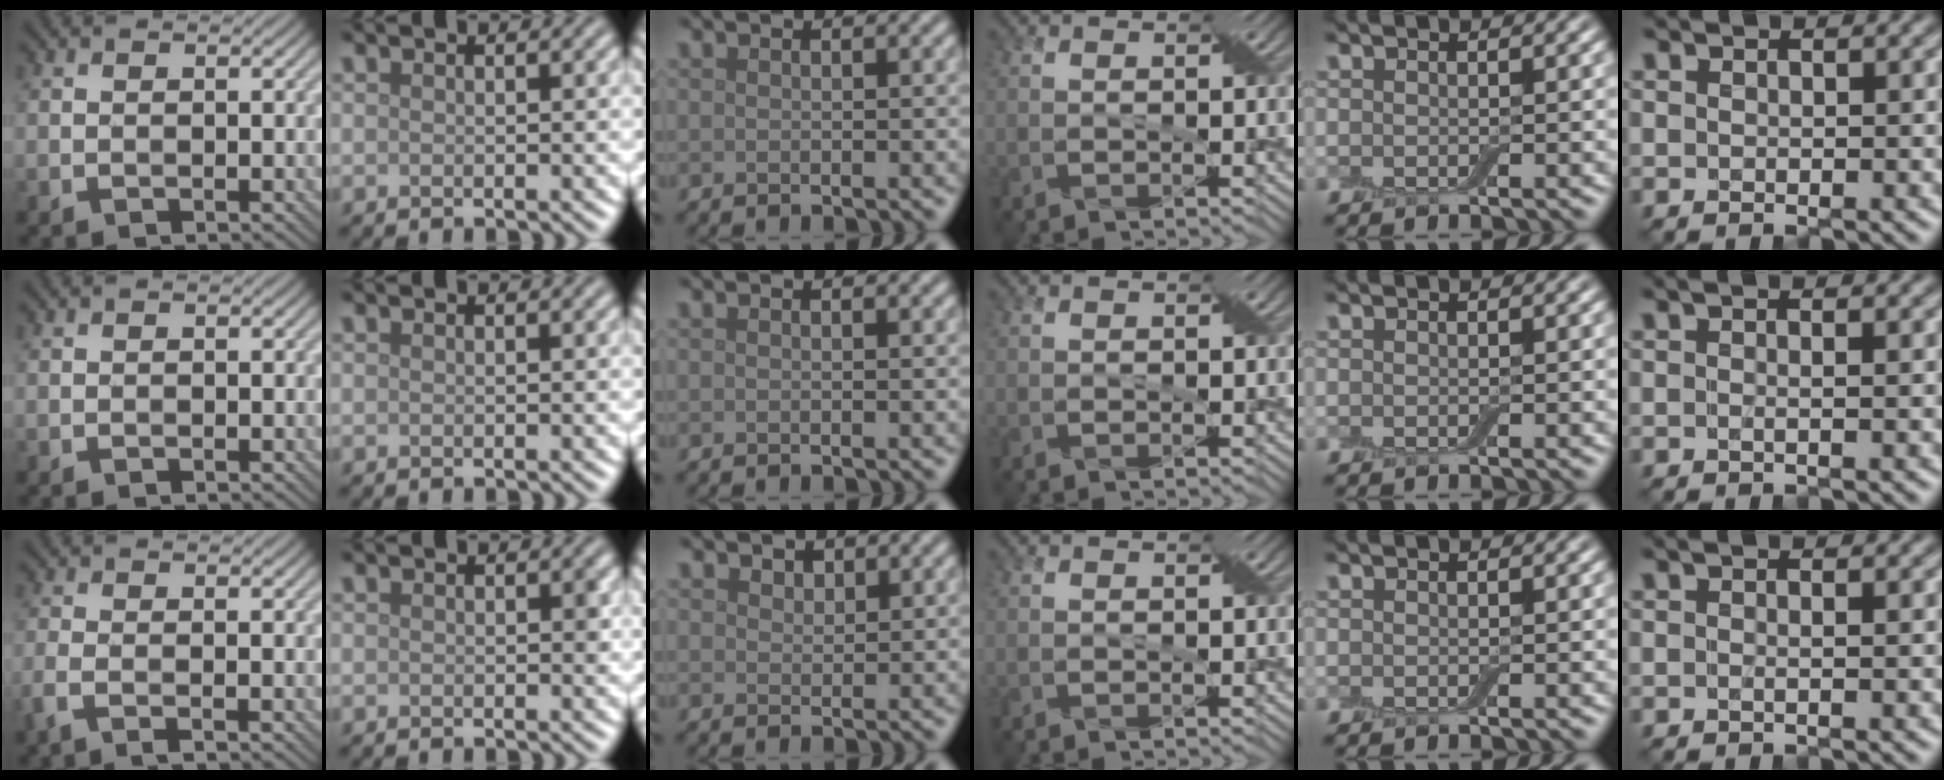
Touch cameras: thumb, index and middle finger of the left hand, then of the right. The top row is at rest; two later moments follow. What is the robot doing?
{"motion": "cut", "object": "aluminum foil"}